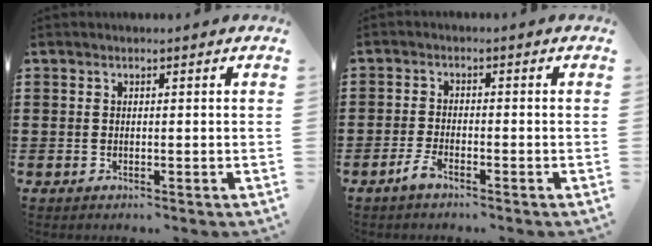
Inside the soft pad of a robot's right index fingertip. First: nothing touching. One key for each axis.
{"total": 2.4, "fx": -1.9, "fy": 0.6, "fz": 1.4, "tx": -0.047, "ty": -0.004, "tz": -0.043}